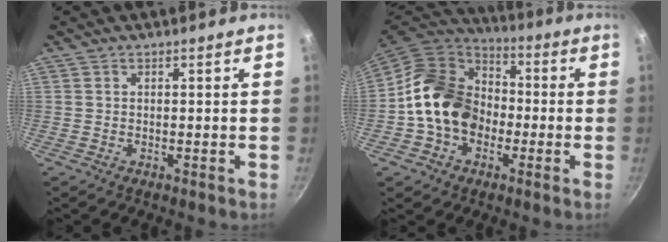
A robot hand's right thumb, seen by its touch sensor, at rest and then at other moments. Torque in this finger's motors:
{"motor_torque": [0.67, 0.58, 1.27, -0.64, 0.16]}